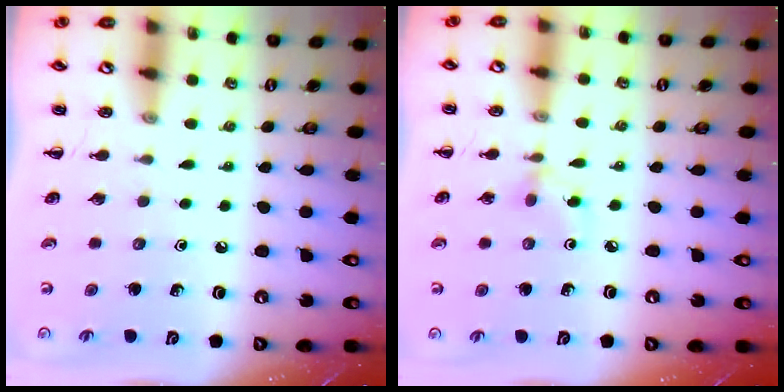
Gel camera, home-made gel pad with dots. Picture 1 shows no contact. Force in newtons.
{"total": 3.0, "press": 2.8, "slide": 0.9}